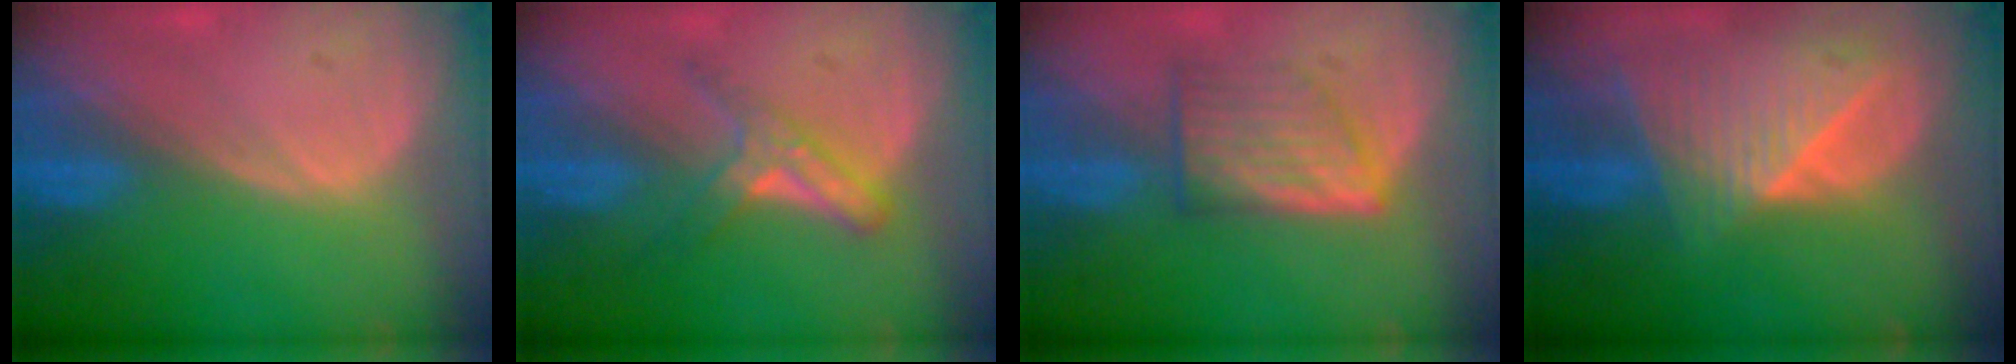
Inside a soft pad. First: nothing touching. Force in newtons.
{"total": 5.7, "press": 5.0, "slide": 2.9}
{"total": 6.1, "press": 5.8, "slide": 1.7}
{"total": 9.2, "press": 8.2, "slide": 4.1}